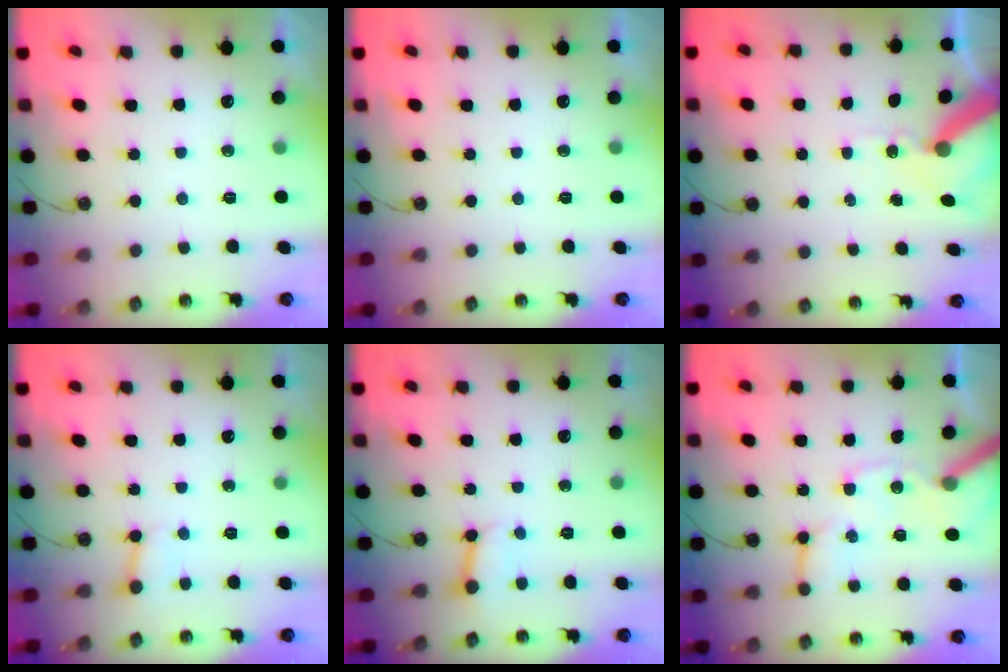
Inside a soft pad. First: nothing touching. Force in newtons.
{"total": 0.0}
{"total": 10.3, "press": 10.2, "slide": 1.4}
{"total": 6.1, "press": 6.1, "slide": 0.5}
{"total": 3.6, "press": 3.6, "slide": 0.4}
{"total": 13.6, "press": 13.5, "slide": 1.8}